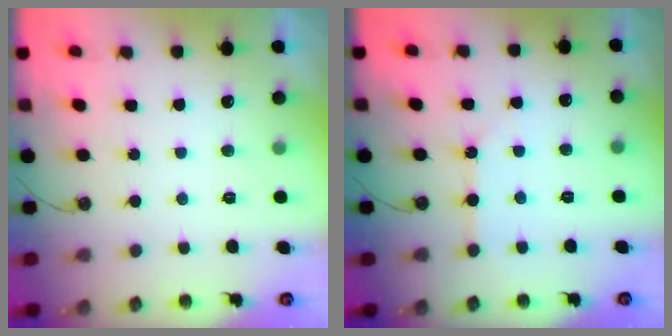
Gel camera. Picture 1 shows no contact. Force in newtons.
{"total": 2.4, "press": 2.4, "slide": 0.2}